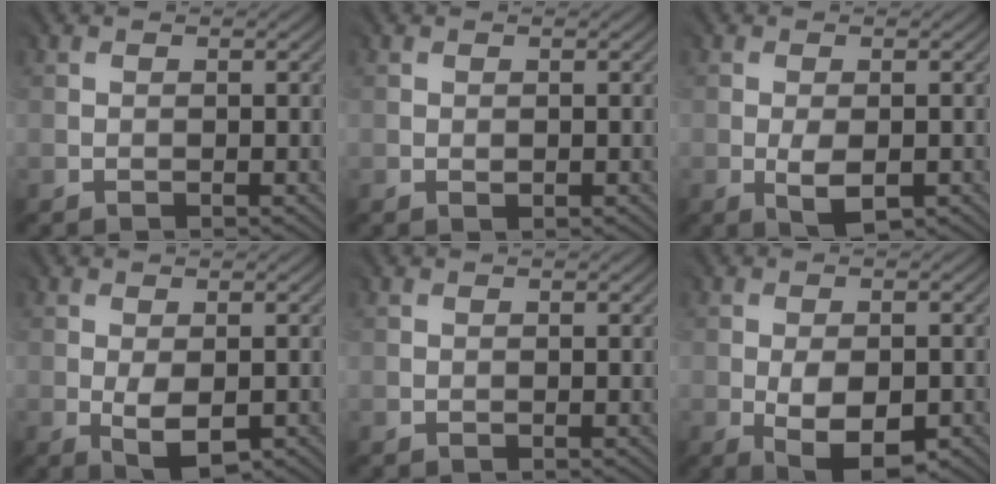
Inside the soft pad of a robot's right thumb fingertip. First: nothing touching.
{"total": 0.5, "force": [0.0, 0.4, 0.4], "torque": [-0.002, -0.001, 0.003]}
{"total": 3.4, "force": [-1.1, 1.8, 2.7], "torque": [-0.060, -0.008, -0.015]}
{"total": 4.0, "force": [-1.1, 2.1, 3.2], "torque": [-0.071, -0.011, -0.012]}
{"total": 0.0}
{"total": 7.0, "force": [-2.5, 3.7, 5.4], "torque": [-0.102, -0.020, -0.035]}